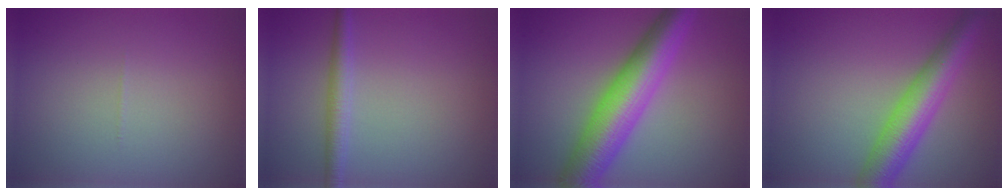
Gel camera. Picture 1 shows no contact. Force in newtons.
{"total": 2.1, "press": 2.1, "slide": 0.0}
{"total": 8.7, "press": 8.7, "slide": 0.1}
{"total": 6.3, "press": 6.3, "slide": 0.2}